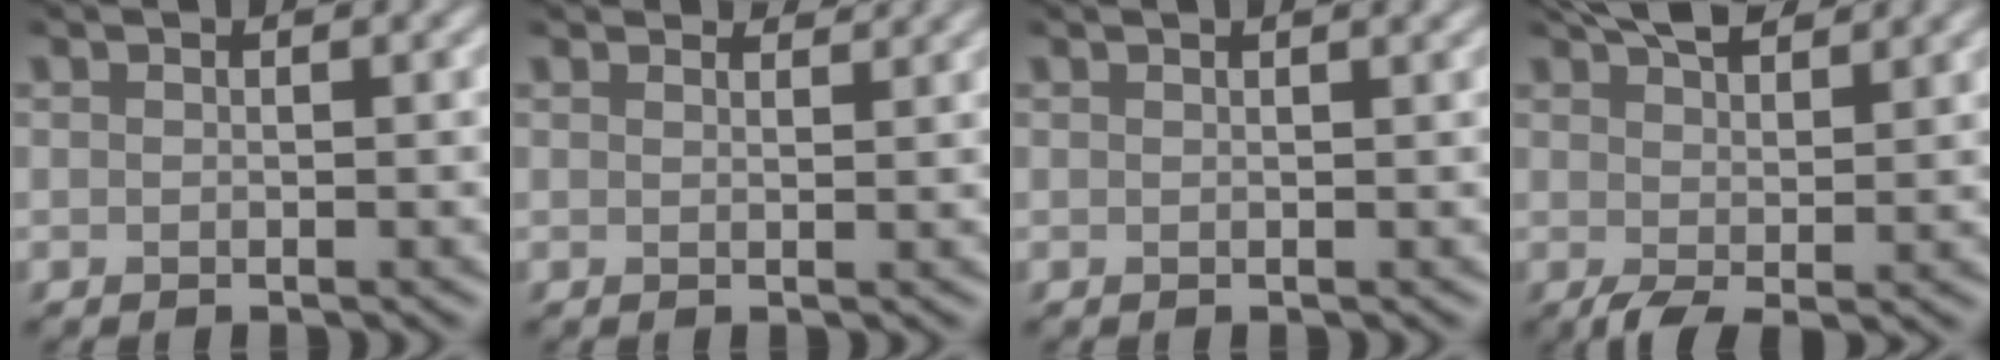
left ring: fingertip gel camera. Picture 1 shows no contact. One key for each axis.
{"total": 2.9, "fx": 2.8, "fy": 0.2, "fz": 0.7, "tx": -0.017, "ty": 0.004, "tz": 0.032}
{"total": 2.4, "fx": 1.5, "fy": 0.9, "fz": 1.6, "tx": -0.009, "ty": 0.008, "tz": 0.000}
{"total": 4.9, "fx": 2.5, "fy": 1.7, "fz": 3.8, "tx": -0.067, "ty": 0.003, "tz": 0.044}